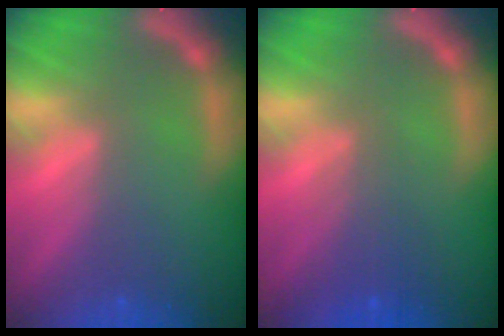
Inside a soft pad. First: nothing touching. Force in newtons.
{"total": 3.0}